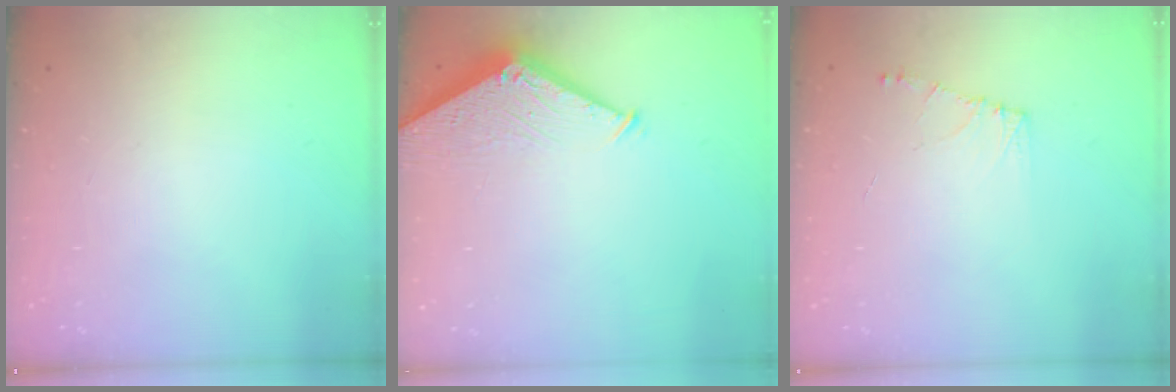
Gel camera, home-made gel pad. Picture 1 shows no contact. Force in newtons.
{"total": 6.8, "press": 6.8, "slide": 0.5}
{"total": 5.3, "press": 5.2, "slide": 0.6}